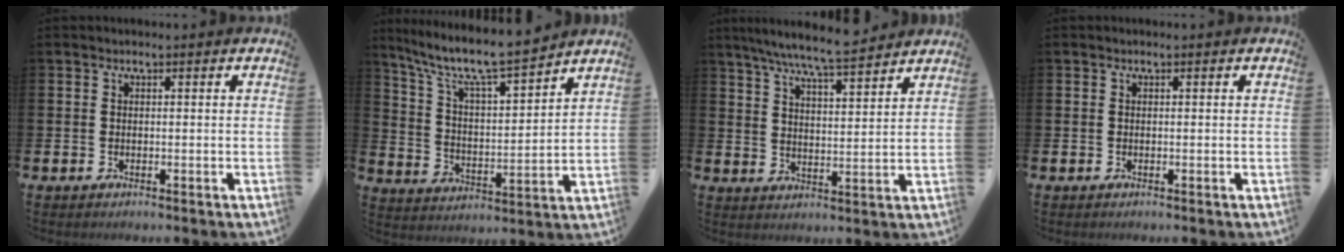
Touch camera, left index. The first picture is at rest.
{"total": 9.0, "force": [8.1, 0.9, 3.7], "torque": [-0.106, -0.056, 0.137]}
{"total": 7.8, "force": [7.4, 0.0, 2.5], "torque": [-0.078, -0.038, 0.133]}
{"total": 0.0}